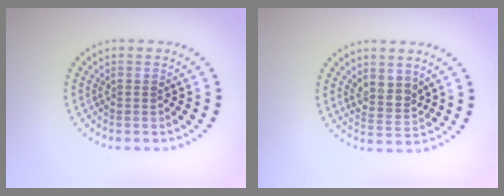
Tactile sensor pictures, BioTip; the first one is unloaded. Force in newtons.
{"total": 2.5, "press": 2.2, "slide": 1.2}